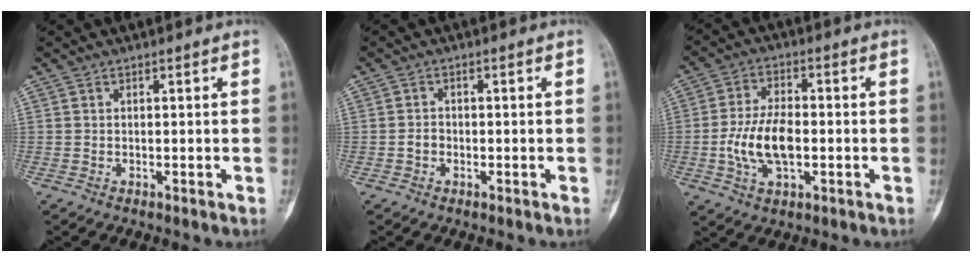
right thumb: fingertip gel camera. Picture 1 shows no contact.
{"total": 1.6, "force": [-0.6, 1.3, 0.7], "torque": [-0.006, 0.008, -0.013]}
{"total": 10.5, "force": [-1.6, 5.5, 8.8], "torque": [-0.167, 0.012, -0.031]}